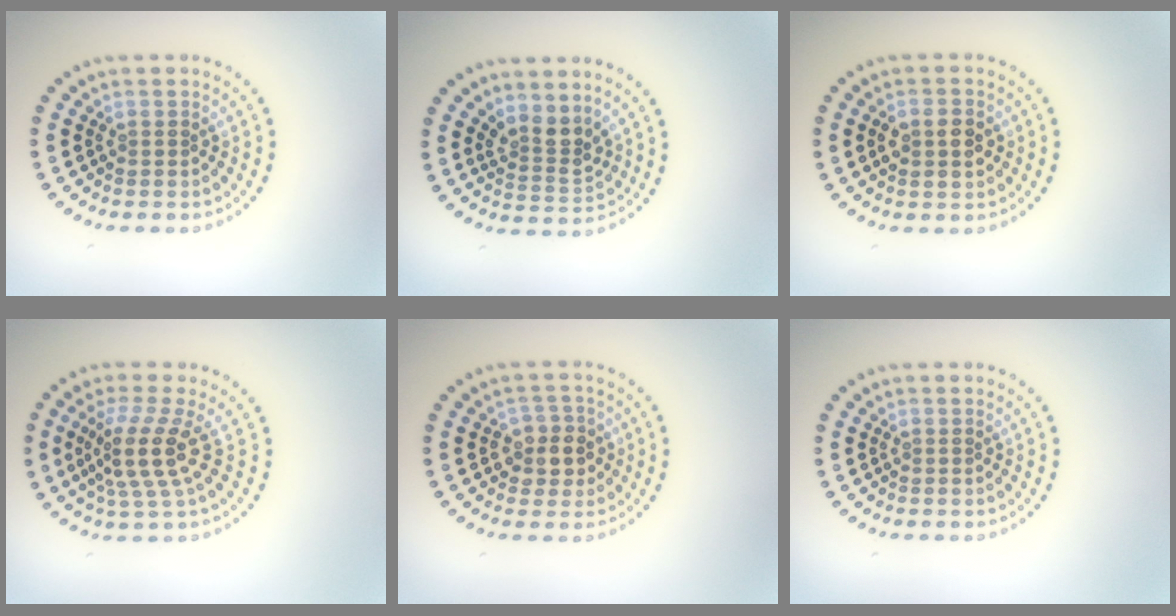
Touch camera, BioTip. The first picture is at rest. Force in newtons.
{"total": 2.6, "press": 2.2, "slide": 1.5}
{"total": 2.3, "press": 2.3, "slide": 0.0}
{"total": 4.1, "press": 2.9, "slide": 2.9}
{"total": 2.8, "press": 2.6, "slide": 1.2}
{"total": 0.0}